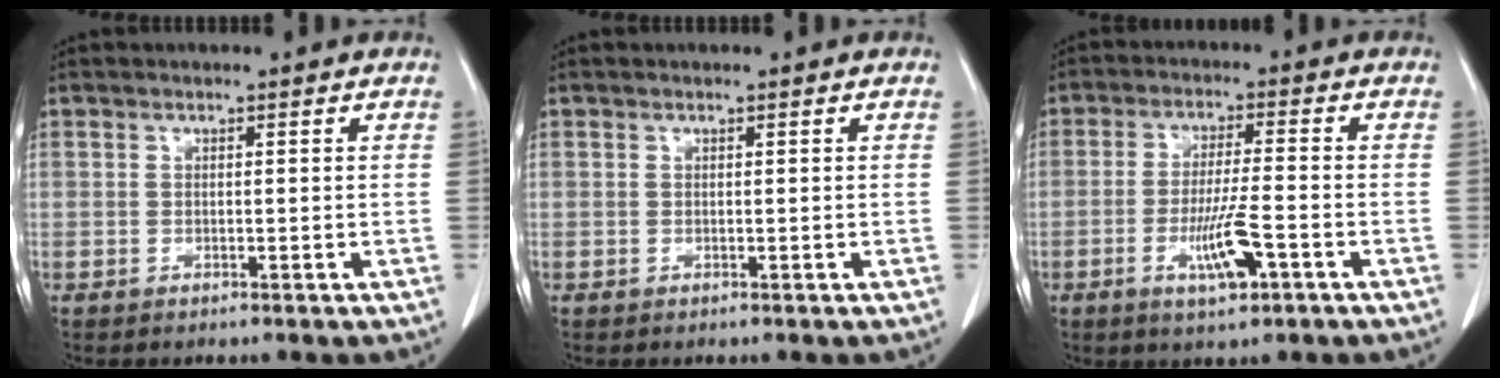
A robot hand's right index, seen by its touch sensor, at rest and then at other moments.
{"total": 0.0}
{"total": 7.8, "force": [-3.3, 1.3, 7.0], "torque": [-0.132, -0.006, -0.052]}